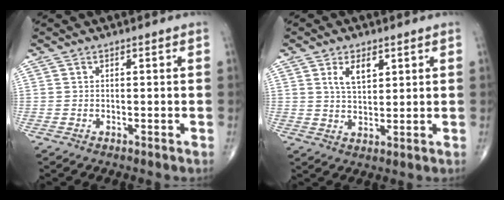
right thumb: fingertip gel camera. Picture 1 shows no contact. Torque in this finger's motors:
{"motor_torque": [-0.01, 0.01, 0.08, -0.04, 0.07]}